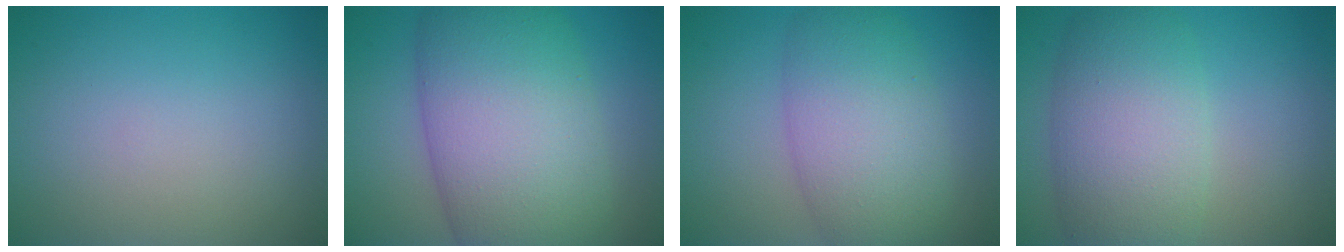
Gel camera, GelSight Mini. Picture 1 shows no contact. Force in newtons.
{"total": 13.7, "press": 13.7, "slide": 0.3}
{"total": 7.5, "press": 7.5, "slide": 0.2}
{"total": 7.9, "press": 7.9, "slide": 0.5}